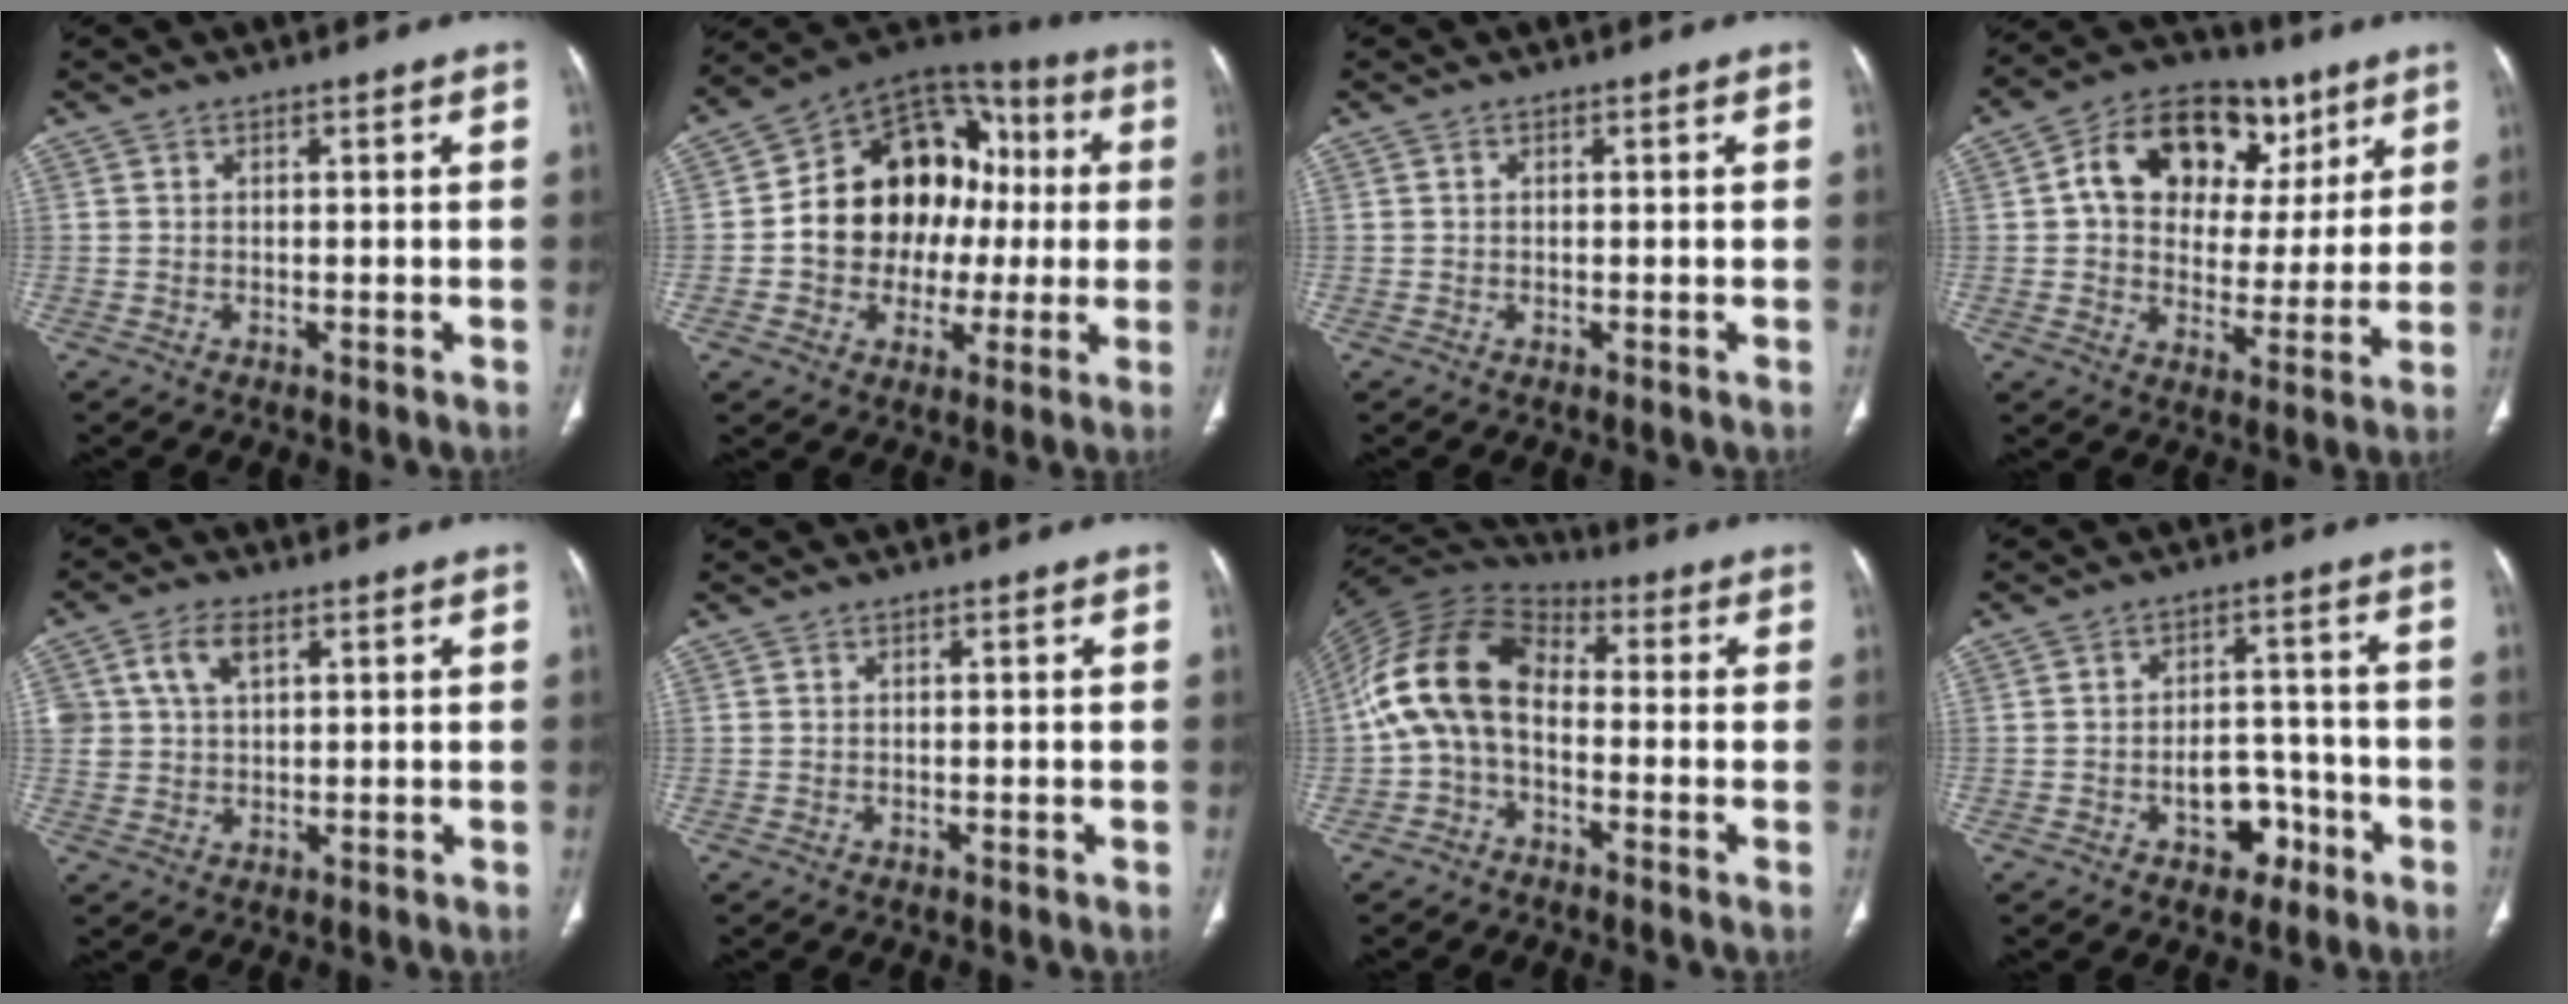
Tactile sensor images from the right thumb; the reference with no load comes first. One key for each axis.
{"total": 21.0, "fx": 0.4, "fy": 15.9, "fz": 13.6, "tx": -0.156, "ty": 0.047, "tz": 0.009}
{"total": 0.0}
{"total": 19.3, "fx": 7.2, "fy": 13.6, "fz": 11.6, "tx": -0.134, "ty": 0.014, "tz": 0.113}
{"total": 5.9, "fx": 2.4, "fy": 3.7, "fz": 4.0, "tx": -0.068, "ty": -0.001, "tz": 0.049}
{"total": 0.0}
{"total": 14.3, "fx": -1.1, "fy": 9.1, "fz": 11.0, "tx": -0.206, "ty": 0.044, "tz": -0.037}
{"total": 7.1, "fx": -3.4, "fy": 4.9, "fz": 4.0, "tx": -0.029, "ty": 0.041, "tz": -0.045}